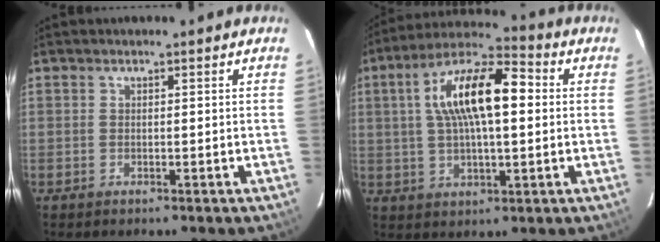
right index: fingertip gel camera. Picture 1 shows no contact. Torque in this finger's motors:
{"motor_torque": [1.19, -0.17, 1.05, 0.21]}